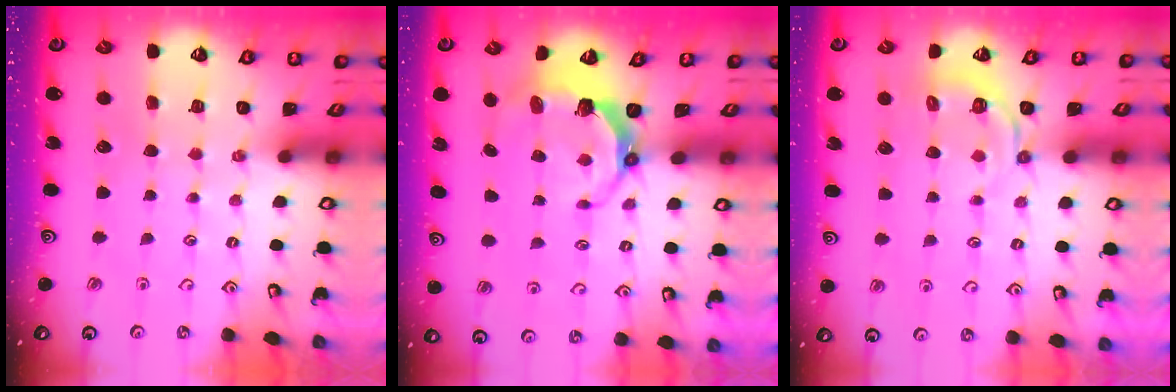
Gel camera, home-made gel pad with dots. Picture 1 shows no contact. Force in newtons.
{"total": 6.3, "press": 4.8, "slide": 4.1}
{"total": 4.2, "press": 3.8, "slide": 1.8}